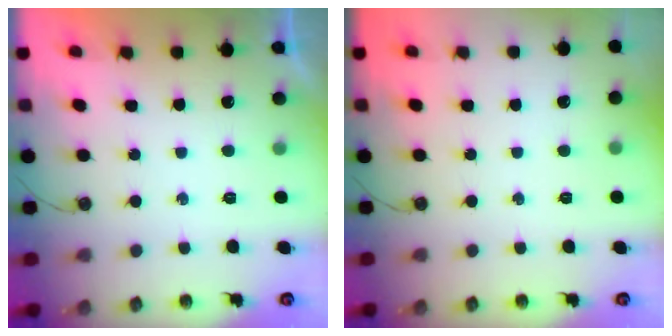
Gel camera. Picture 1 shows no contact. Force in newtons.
{"total": 0.0}